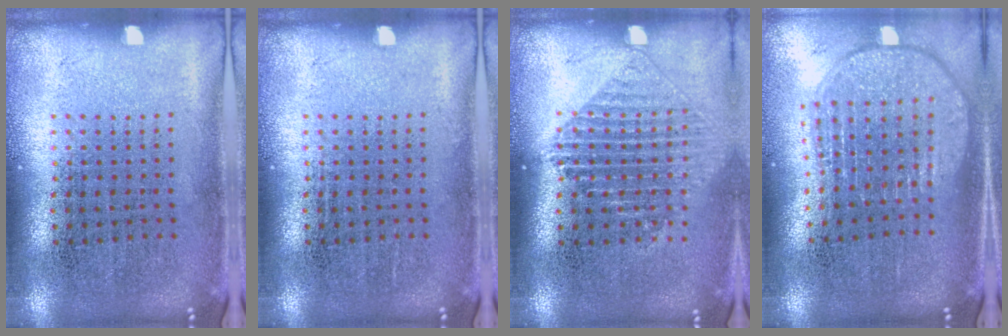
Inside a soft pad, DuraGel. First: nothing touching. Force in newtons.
{"total": 0.0}
{"total": 1.2, "press": 1.1, "slide": 0.5}
{"total": 1.8, "press": 1.5, "slide": 1.0}